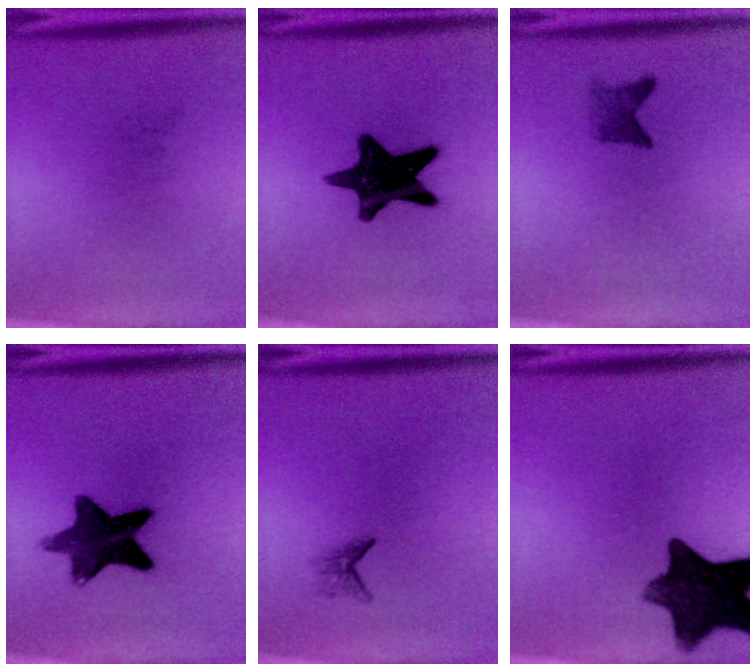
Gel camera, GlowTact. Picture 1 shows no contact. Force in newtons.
{"total": 14.9}
{"total": 2.0}
{"total": 11.9}
{"total": 1.2}
{"total": 12.1}